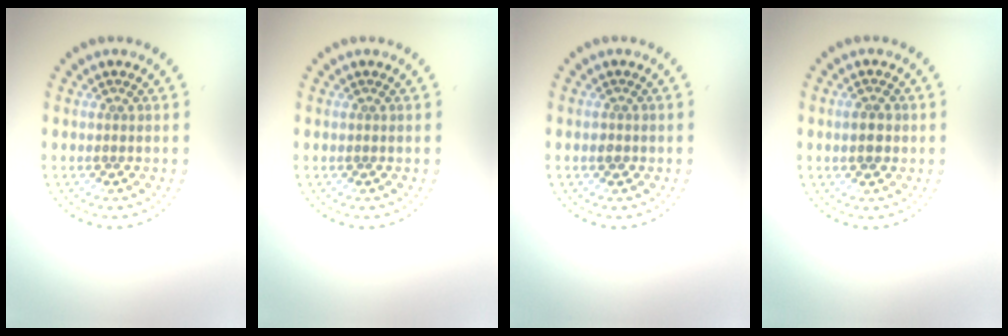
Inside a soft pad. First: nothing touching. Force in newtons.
{"total": 0.0}
{"total": 0.7, "press": 0.7, "slide": 0.2}
{"total": 2.4, "press": 2.3, "slide": 0.1}